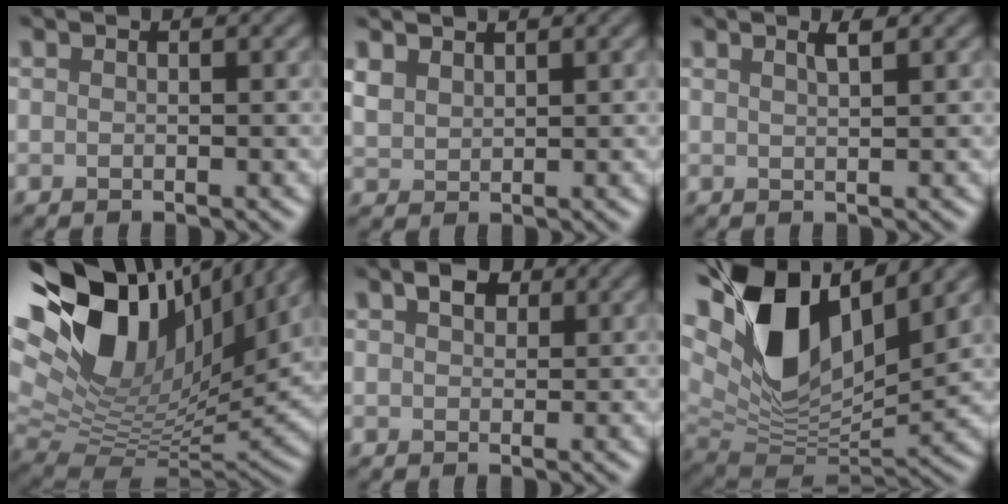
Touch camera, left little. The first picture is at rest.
{"total": 2.2, "force": [1.8, 1.0, 0.8], "torque": [-0.026, 0.007, 0.042]}
{"total": 1.4, "force": [0.9, 0.3, 1.1], "torque": [-0.011, 0.006, 0.013]}
{"total": 18.5, "force": [7.6, 10.3, 13.3], "torque": [-0.278, 0.027, 0.134]}
{"total": 2.3, "force": [1.1, 1.5, 1.3], "torque": [-0.023, 0.007, 0.017]}
{"total": 14.0, "force": [5.6, 7.2, 10.6], "torque": [-0.205, 0.005, 0.105]}